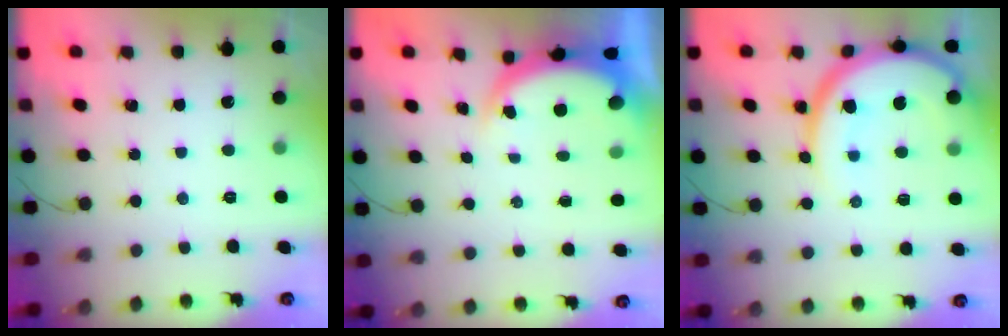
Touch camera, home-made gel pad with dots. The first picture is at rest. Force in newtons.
{"total": 4.5, "press": 4.5, "slide": 0.7}
{"total": 15.6, "press": 15.5, "slide": 1.5}